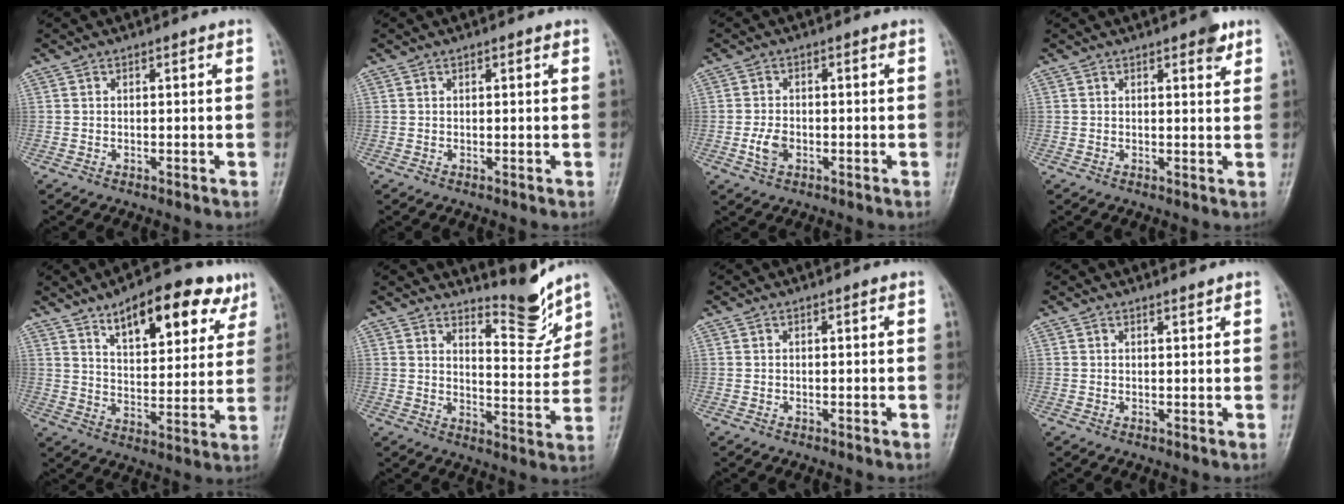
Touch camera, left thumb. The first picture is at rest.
{"total": 0.7, "force": [0.3, 0.3, 0.5], "torque": [-0.007, 0.000, 0.003]}
{"total": 3.7, "force": [-1.1, 2.4, 2.5], "torque": [-0.047, 0.005, -0.021]}
{"total": 3.4, "force": [2.0, 1.2, 2.4], "torque": [-0.022, -0.008, 0.022]}
{"total": 17.5, "force": [10.2, 7.5, 12.0], "torque": [-0.120, -0.038, 0.150]}
{"total": 8.1, "force": [7.4, 1.7, 3.1], "torque": [-0.018, -0.074, 0.117]}
{"total": 0.0}
{"total": 0.9, "force": [0.8, 0.1, 0.2], "torque": [-0.003, -0.009, 0.013]}